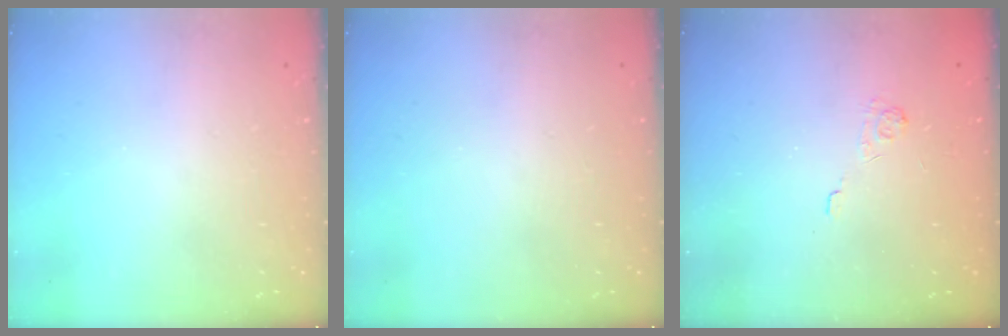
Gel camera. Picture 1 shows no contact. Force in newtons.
{"total": 0.0}
{"total": 2.1, "press": 1.5, "slide": 1.4}